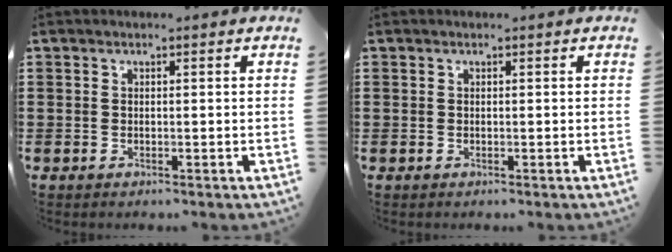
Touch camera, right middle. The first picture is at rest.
{"total": 0.0}